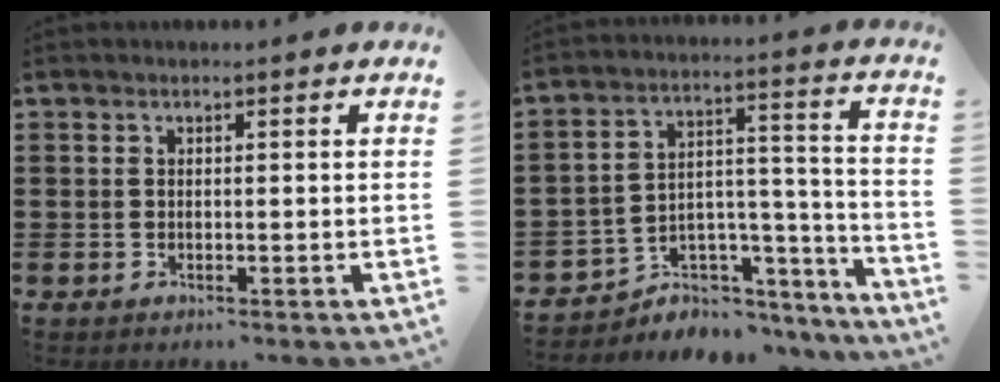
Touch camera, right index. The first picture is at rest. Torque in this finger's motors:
{"motor_torque": [-0.79, 0.45, -0.06, -0.22]}